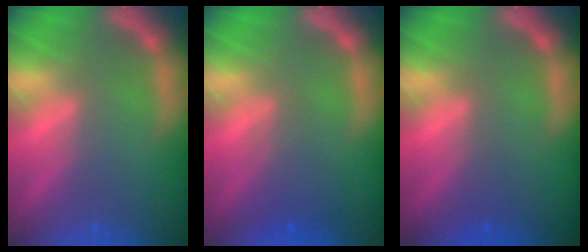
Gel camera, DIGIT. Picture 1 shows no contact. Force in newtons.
{"total": 2.4}
{"total": 0.9}